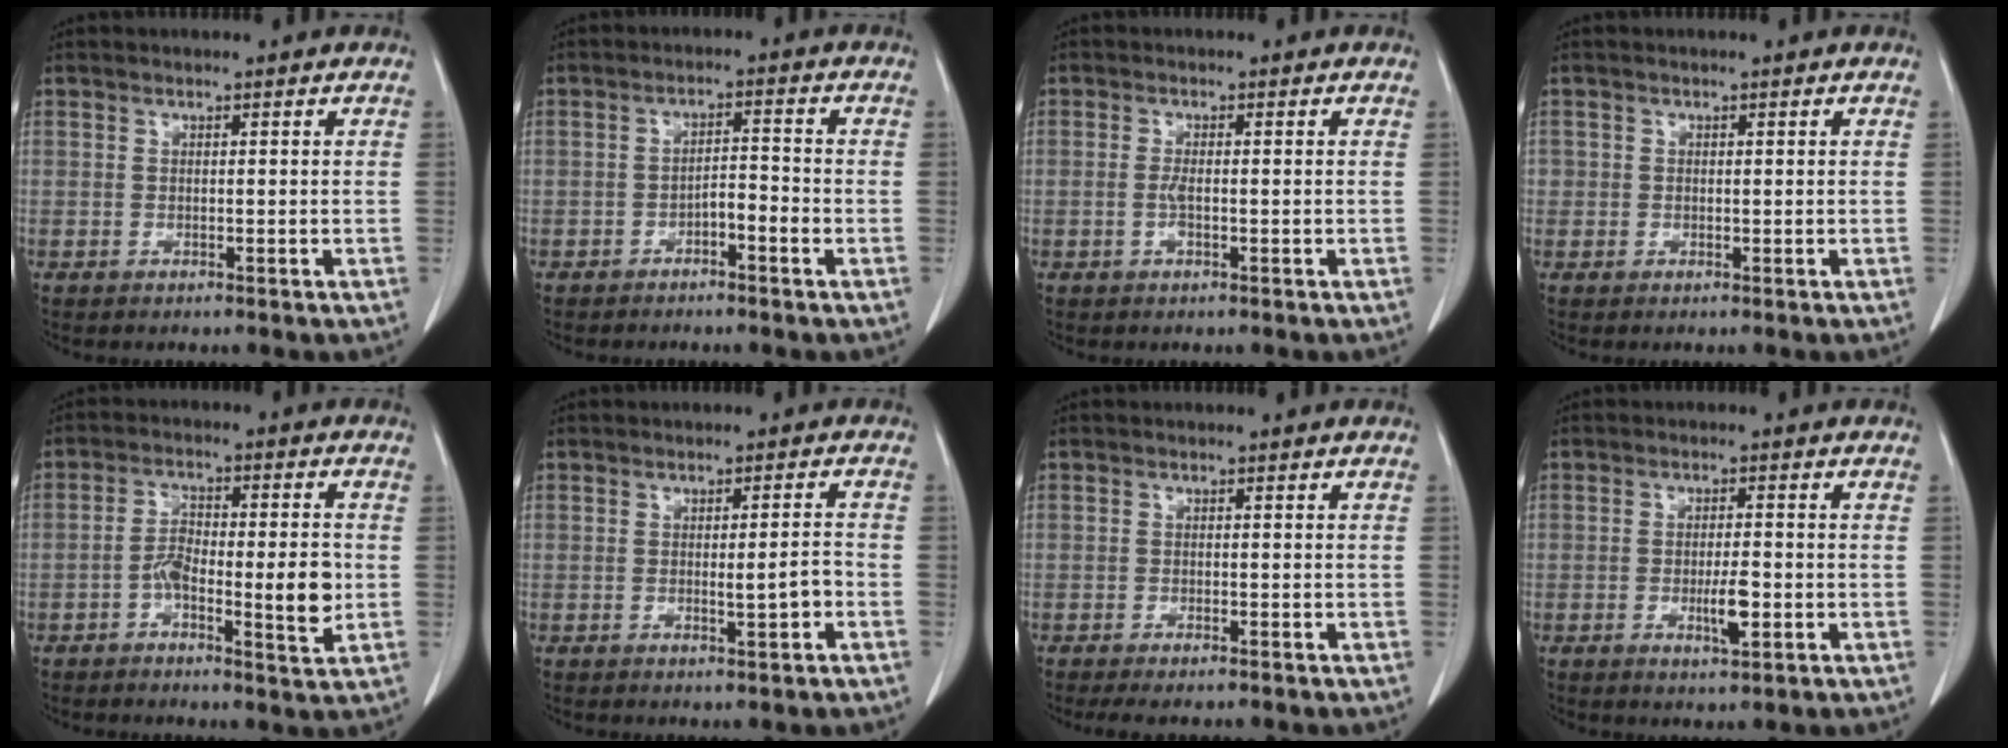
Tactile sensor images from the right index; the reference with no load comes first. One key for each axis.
{"total": 3.0, "fx": -1.7, "fy": 0.7, "fz": 2.4, "tx": -0.036, "ty": 0.011, "tz": -0.028}
{"total": 1.8, "fx": -0.5, "fy": 0.4, "fz": 1.7, "tx": -0.038, "ty": -0.002, "tz": -0.010}
{"total": 0.8, "fx": 0.0, "fy": 0.8, "fz": 0.0, "tx": 0.009, "ty": 0.004, "tz": -0.004}
{"total": 8.6, "fx": -2.0, "fy": 2.2, "fz": 8.1, "tx": -0.133, "ty": 0.009, "tz": -0.032}
{"total": 3.4, "fx": -1.0, "fy": 0.3, "fz": 3.2, "tx": -0.045, "ty": -0.001, "tz": -0.014}
{"total": 3.1, "fx": -2.5, "fy": 0.6, "fz": 1.7, "tx": -0.024, "ty": -0.007, "tz": -0.035}
{"total": 4.0, "fx": -1.1, "fy": 0.8, "fz": 3.7, "tx": -0.066, "ty": -0.003, "tz": -0.016}